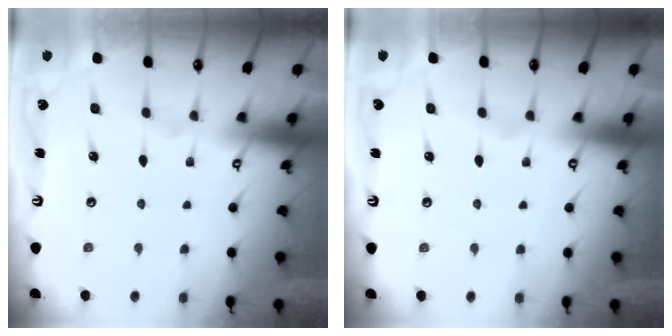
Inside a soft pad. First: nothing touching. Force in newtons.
{"total": 0.0}